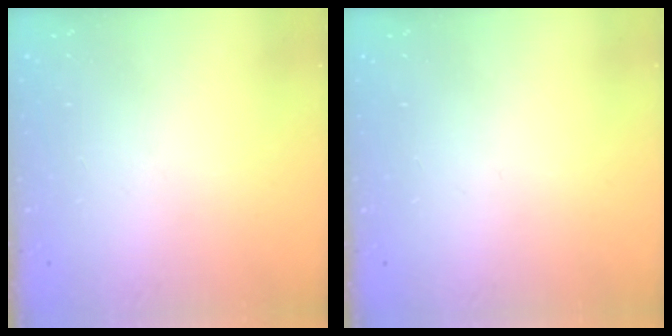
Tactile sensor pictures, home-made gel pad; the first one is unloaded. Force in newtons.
{"total": 0.0}